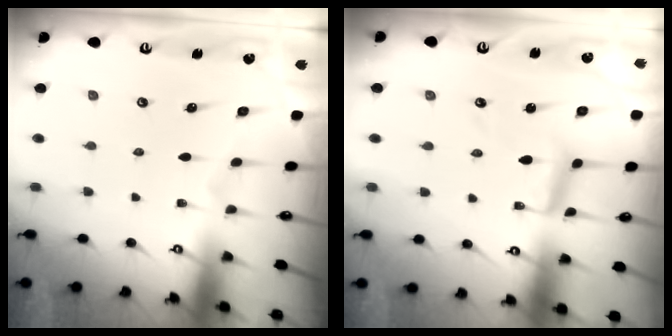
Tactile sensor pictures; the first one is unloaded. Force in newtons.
{"total": 7.6, "press": 7.6, "slide": 0.4}